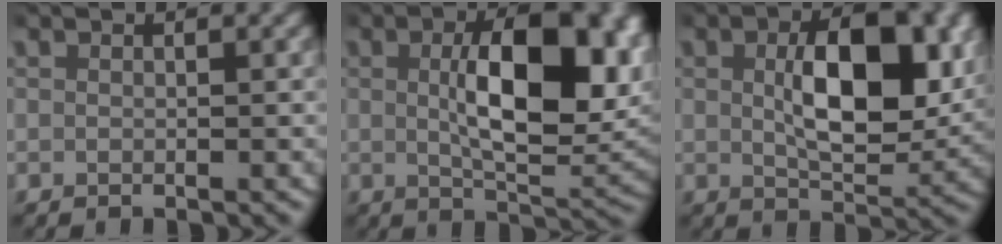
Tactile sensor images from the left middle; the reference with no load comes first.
{"total": 10.4, "force": [1.7, 4.2, 9.4], "torque": [-0.131, -0.003, 0.024]}
{"total": 8.4, "force": [1.6, 4.0, 7.3], "torque": [-0.115, -0.007, 0.027]}